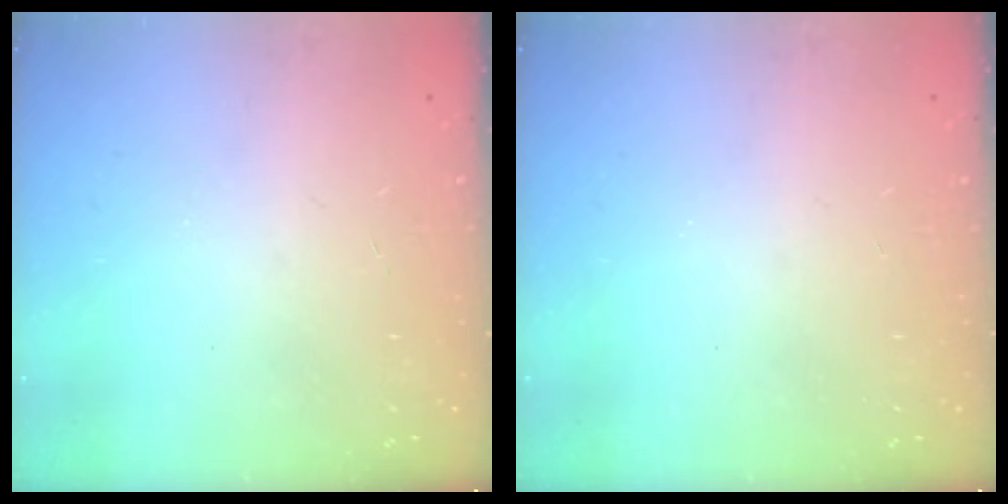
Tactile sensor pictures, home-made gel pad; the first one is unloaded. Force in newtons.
{"total": 0.0}